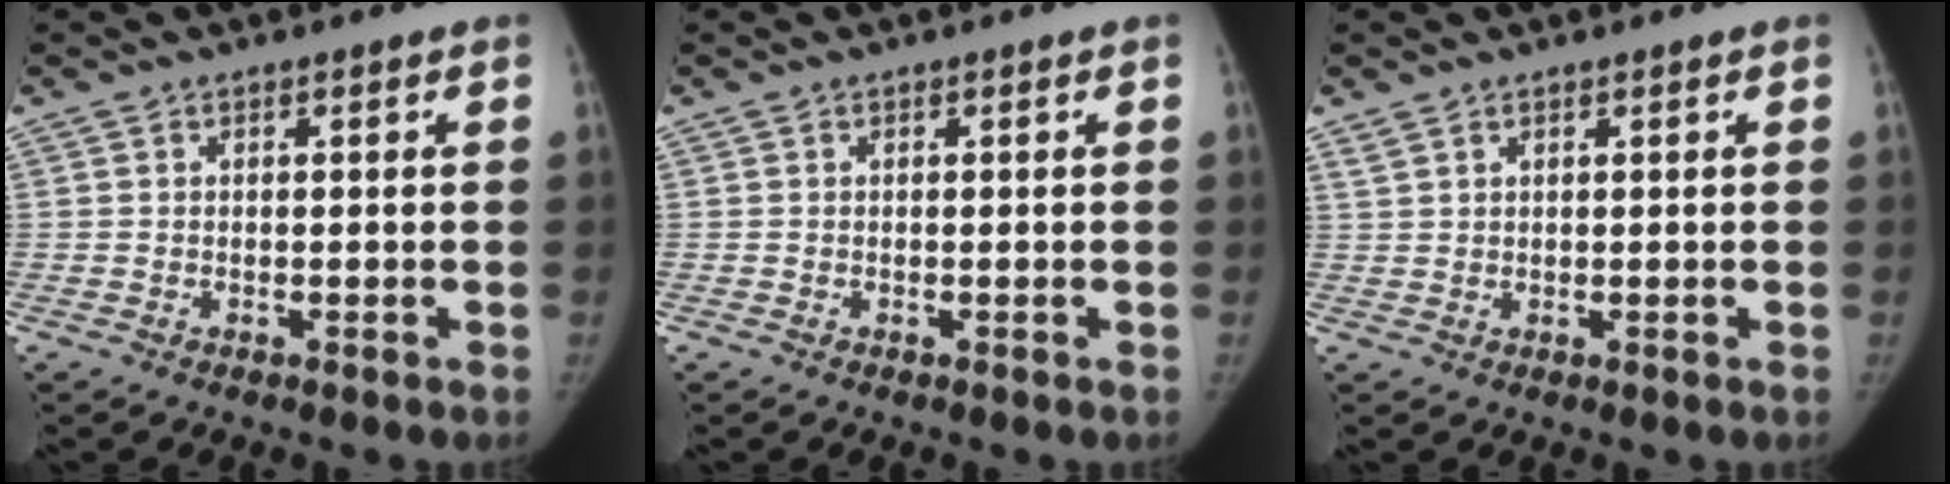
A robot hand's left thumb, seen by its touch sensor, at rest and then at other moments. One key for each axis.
{"total": 0.0}
{"total": 1.4, "fx": 1.1, "fy": 0.8, "fz": 0.6, "tx": -0.011, "ty": 0.002, "tz": 0.024}